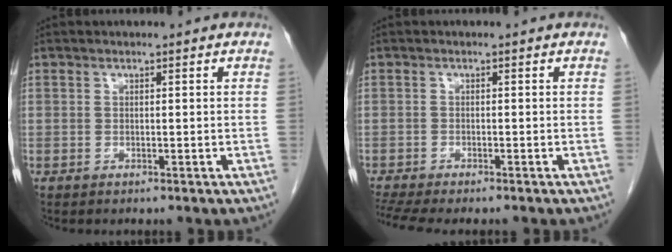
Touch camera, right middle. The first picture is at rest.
{"total": 6.2, "force": [-5.3, 0.6, 3.1], "torque": [-0.053, -0.008, -0.086]}